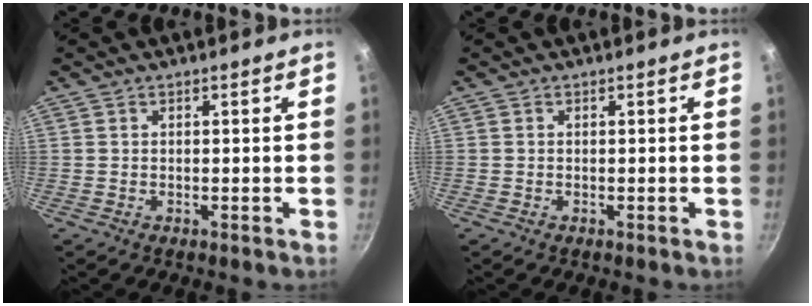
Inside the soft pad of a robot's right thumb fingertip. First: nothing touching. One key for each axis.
{"total": 0.0}